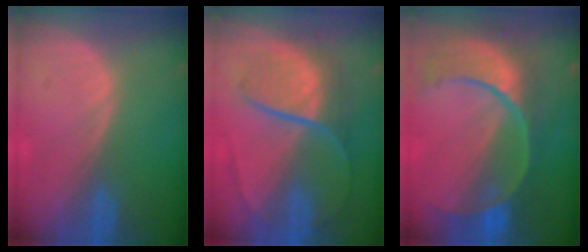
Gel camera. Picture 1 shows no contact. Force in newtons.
{"total": 8.9, "press": 7.5, "slide": 4.7}
{"total": 11.1, "press": 9.3, "slide": 6.1}